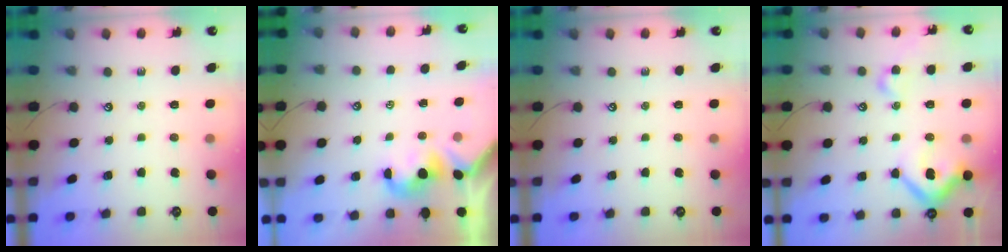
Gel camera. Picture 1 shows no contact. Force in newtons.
{"total": 1.1, "press": 1.1, "slide": 0.4}
{"total": 0.0}
{"total": 14.4, "press": 14.2, "slide": 2.0}